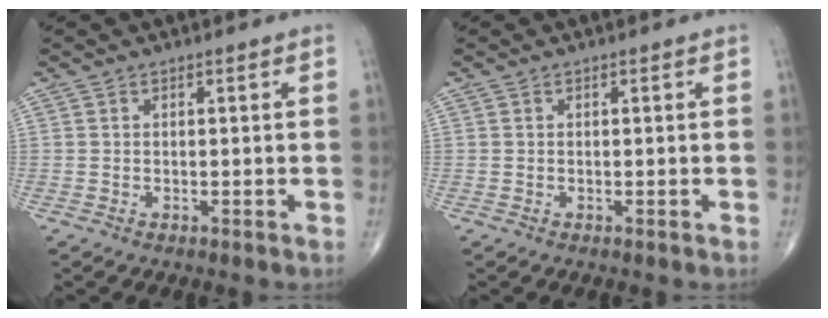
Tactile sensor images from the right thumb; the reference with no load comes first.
{"total": 0.0}